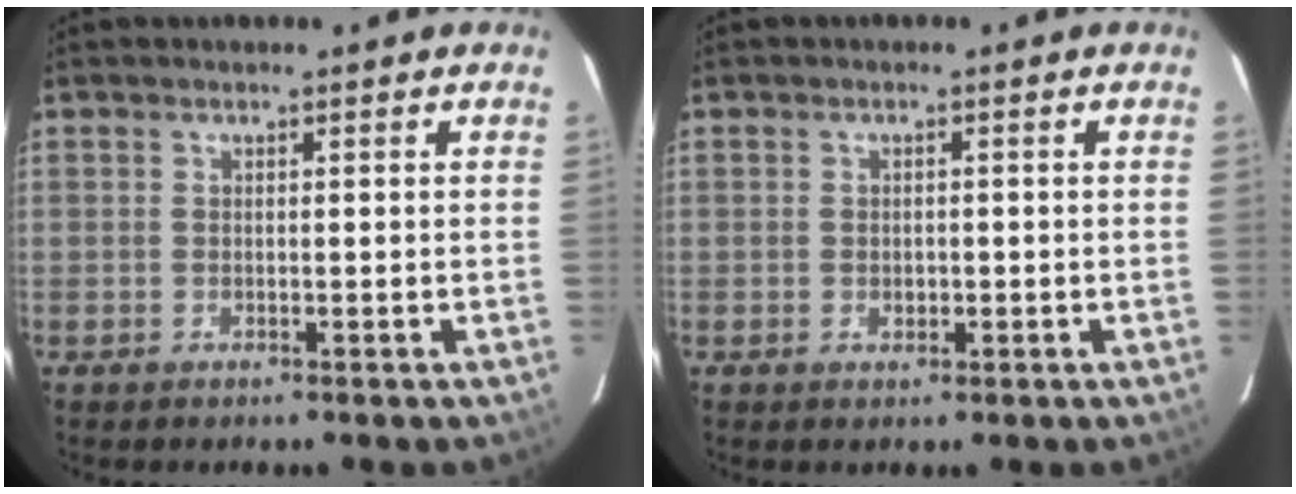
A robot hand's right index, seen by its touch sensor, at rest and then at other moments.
{"total": 1.7, "force": [-0.3, 1.4, 1.0], "torque": [-0.014, 0.003, -0.004]}